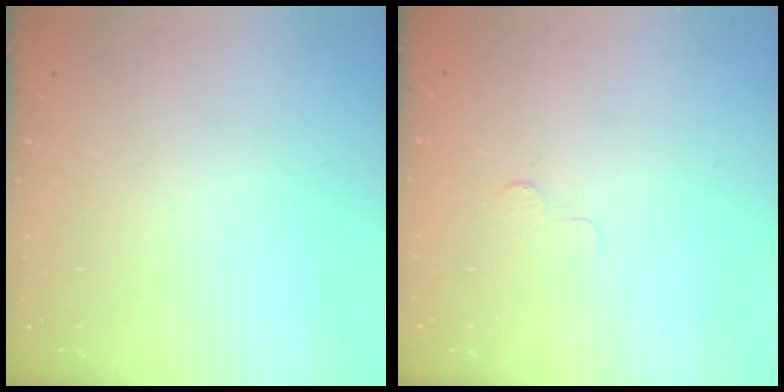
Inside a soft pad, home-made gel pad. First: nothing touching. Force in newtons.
{"total": 2.1, "press": 2.1, "slide": 0.2}